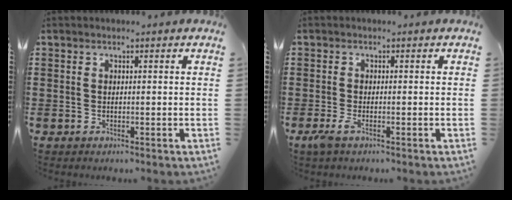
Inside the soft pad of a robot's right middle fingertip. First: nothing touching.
{"total": 1.8, "force": [-0.8, 0.3, 1.6], "torque": [-0.043, -0.008, -0.019]}